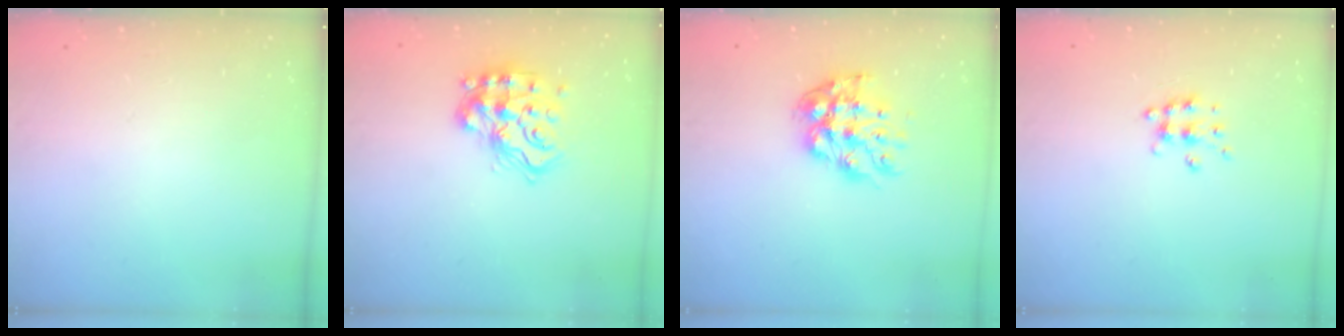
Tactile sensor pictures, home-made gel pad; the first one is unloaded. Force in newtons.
{"total": 15.4, "press": 15.3, "slide": 1.7}
{"total": 10.9, "press": 10.8, "slide": 0.9}
{"total": 6.5, "press": 6.5, "slide": 0.6}